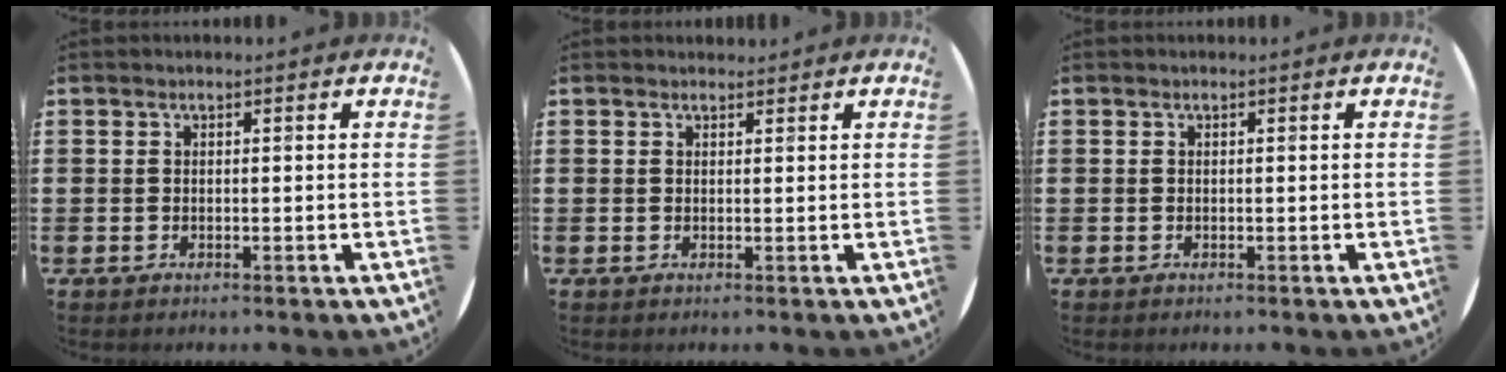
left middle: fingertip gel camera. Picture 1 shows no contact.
{"total": 0.7, "force": [0.7, 0.2, 0.0], "torque": [0.008, 0.000, 0.011]}
{"total": 0.0}